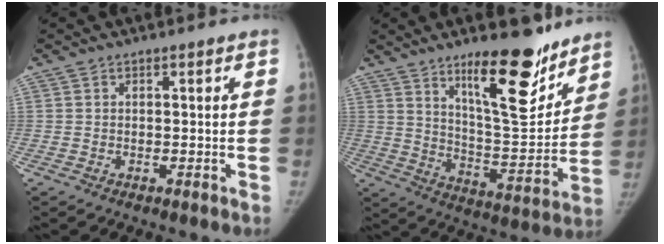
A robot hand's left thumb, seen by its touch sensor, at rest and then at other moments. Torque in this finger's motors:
{"motor_torque": [1.23, -0.49, 1.34, -1.43, 0.34]}